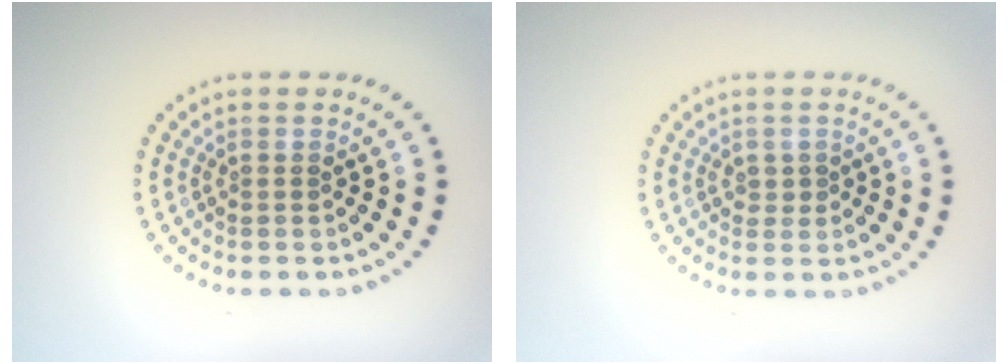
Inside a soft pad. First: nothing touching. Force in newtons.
{"total": 0.6, "press": 0.5, "slide": 0.3}